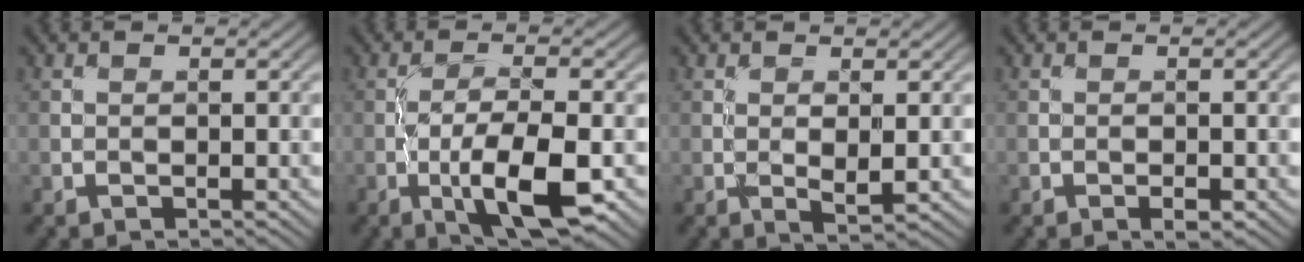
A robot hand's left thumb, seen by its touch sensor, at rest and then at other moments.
{"total": 7.6, "force": [-2.5, 2.2, 6.9], "torque": [-0.125, 0.003, -0.047]}
{"total": 2.1, "force": [0.2, 0.7, 1.9], "torque": [-0.038, -0.006, 0.005]}
{"total": 1.2, "force": [-0.6, 0.4, 0.9], "torque": [-0.012, 0.001, -0.011]}